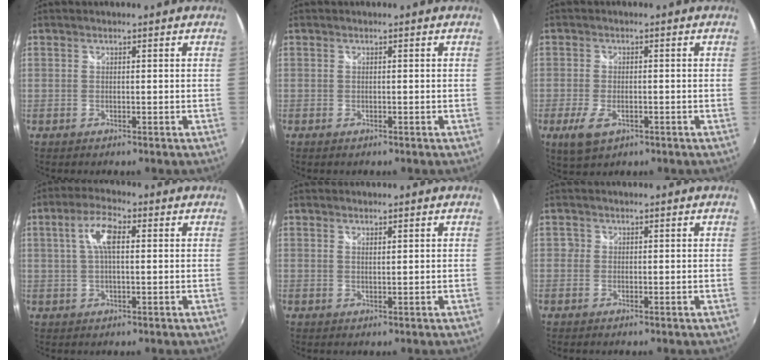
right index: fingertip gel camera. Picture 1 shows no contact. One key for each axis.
{"total": 0.7, "fx": -0.5, "fy": 0.4, "fz": 0.3, "tx": -0.005, "ty": -0.004, "tz": -0.010}
{"total": 5.8, "fx": -2.8, "fy": 2.9, "fz": 4.2, "tx": -0.101, "ty": -0.012, "tz": -0.047}
{"total": 6.3, "fx": 1.4, "fy": 2.2, "fz": 5.7, "tx": -0.111, "ty": 0.013, "tz": 0.025}
{"total": 1.0, "fx": 0.7, "fy": 0.2, "fz": 0.7, "tx": -0.012, "ty": 0.000, "tz": 0.012}
{"total": 1.1, "fx": -0.2, "fy": 1.1, "fz": 0.2, "tx": -0.002, "ty": 0.001, "tz": -0.005}